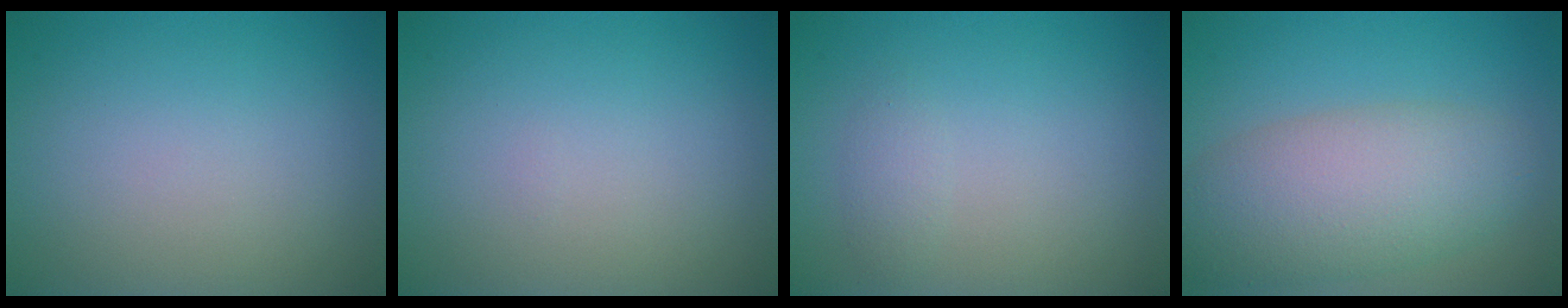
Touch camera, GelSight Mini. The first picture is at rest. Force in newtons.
{"total": 0.0}
{"total": 1.0, "press": 1.0, "slide": 0.0}
{"total": 6.9, "press": 6.9, "slide": 0.5}